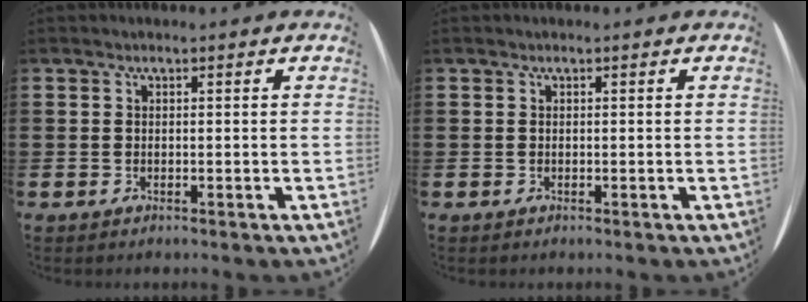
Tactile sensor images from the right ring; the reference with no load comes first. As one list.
[{"total": 0.0}]